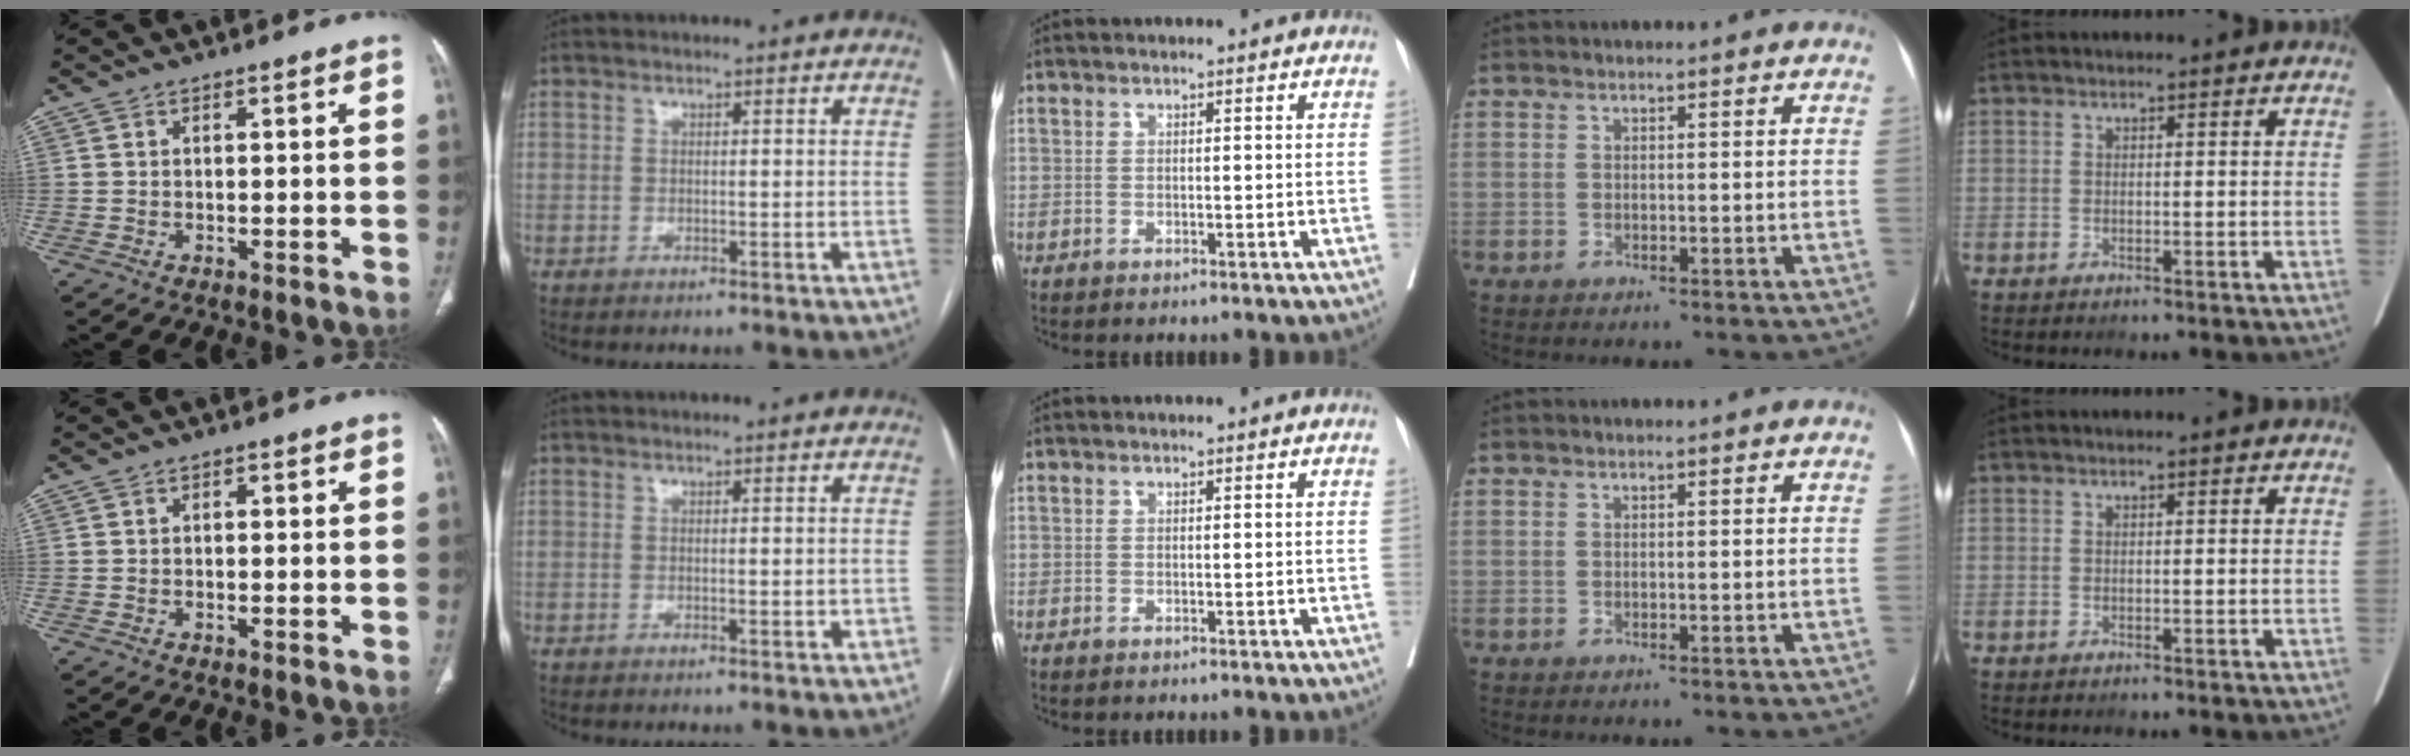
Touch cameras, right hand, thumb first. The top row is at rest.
{"thumb": {"total": 1.0, "force": [0.2, 0.6, 0.8], "torque": [-0.013, 0.004, 0.001]}, "index": {"total": 1.1, "force": [-0.2, 0.4, 1.0], "torque": [-0.015, 0.001, 0.001]}}